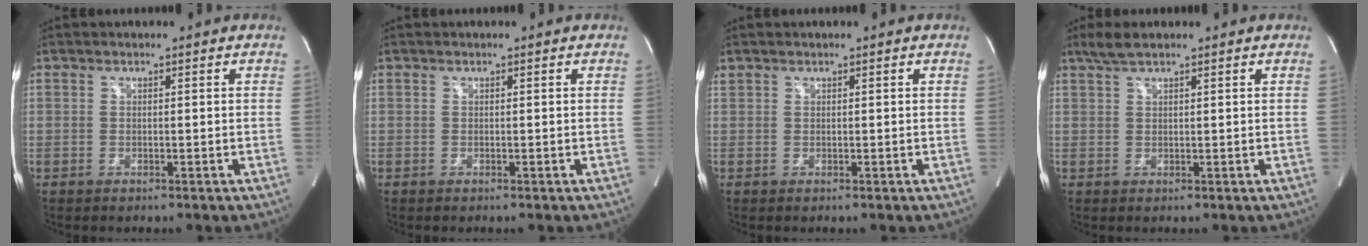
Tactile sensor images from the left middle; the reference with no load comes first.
{"total": 0.0}
{"total": 0.6, "force": [0.5, 0.3, 0.0], "torque": [-0.007, 0.015, 0.014]}
{"total": 2.9, "force": [2.2, 0.4, 1.8], "torque": [-0.044, 0.012, 0.046]}